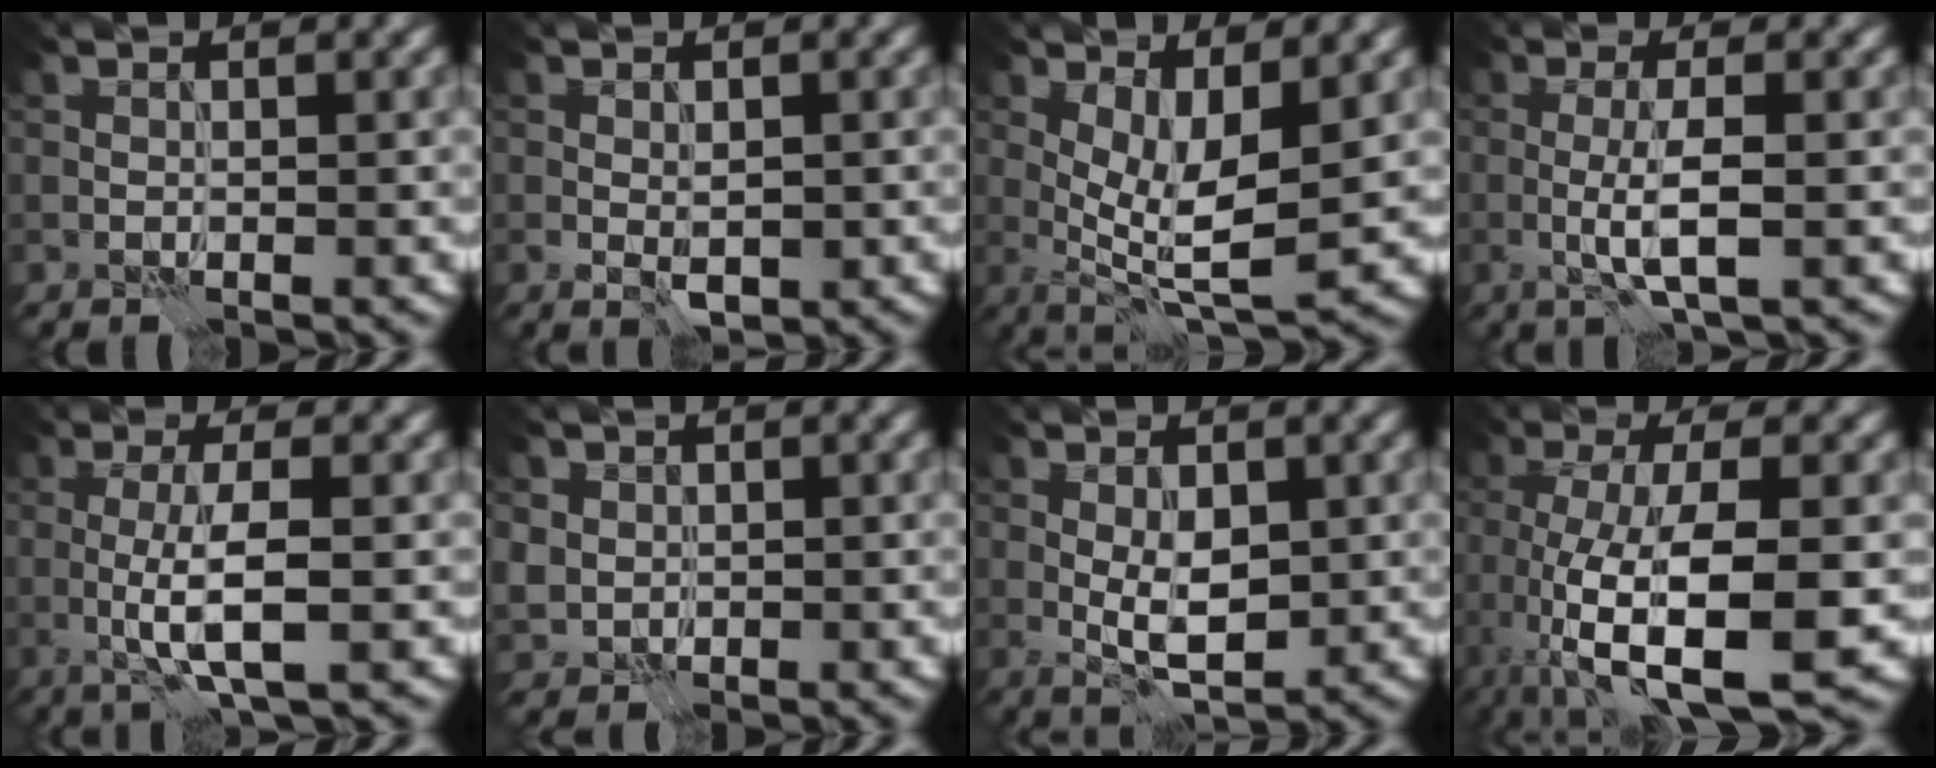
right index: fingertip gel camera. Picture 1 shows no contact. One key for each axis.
{"total": 2.1, "fx": -0.5, "fy": 1.1, "fz": 1.7, "tx": -0.028, "ty": -0.007, "tz": -0.005}
{"total": 6.0, "fx": 0.6, "fy": 1.7, "fz": 5.7, "tx": -0.097, "ty": -0.011, "tz": 0.015}
{"total": 3.3, "fx": -0.7, "fy": 0.3, "fz": 3.2, "tx": -0.063, "ty": -0.002, "tz": -0.016}
{"total": 4.5, "fx": -0.7, "fy": 0.6, "fz": 4.3, "tx": -0.083, "ty": -0.001, "tz": -0.016}
{"total": 3.0, "fx": 0.9, "fy": 2.7, "fz": 0.8, "tx": -0.026, "ty": 0.005, "tz": 0.024}
{"total": 3.6, "fx": -0.3, "fy": 1.7, "fz": 3.1, "tx": -0.053, "ty": -0.004, "tz": -0.002}
{"total": 10.8, "fx": -3.0, "fy": 3.4, "fz": 9.8, "tx": -0.176, "ty": -0.020, "tz": -0.049}